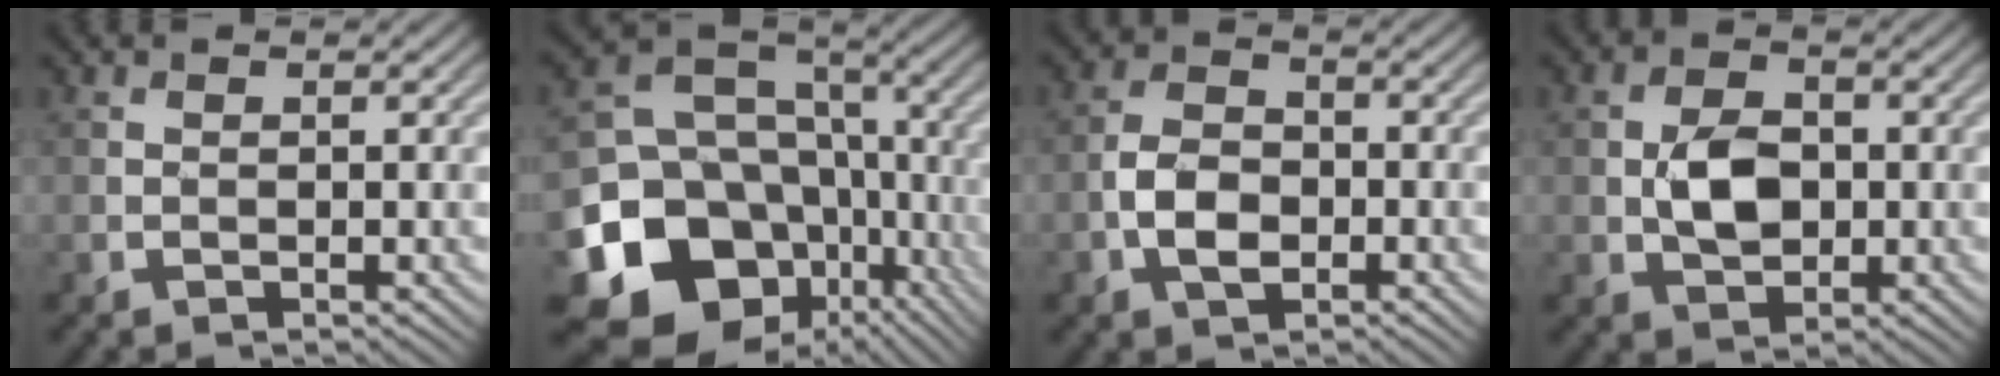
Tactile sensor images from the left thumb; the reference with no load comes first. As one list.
[{"total": 20.7, "force": [-8.0, 16.8, 9.0], "torque": [-0.204, -0.055, -0.111]}, {"total": 4.8, "force": [-1.8, 3.1, 3.2], "torque": [-0.064, 0.001, -0.039]}, {"total": 4.8, "force": [-0.2, 3.3, 3.5], "torque": [-0.069, -0.001, -0.007]}]